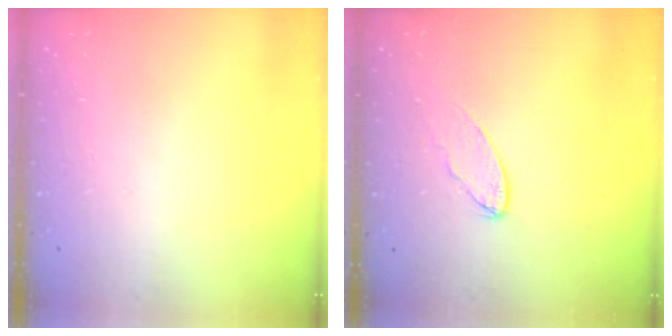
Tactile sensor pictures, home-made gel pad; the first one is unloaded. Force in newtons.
{"total": 6.1, "press": 6.0, "slide": 0.6}